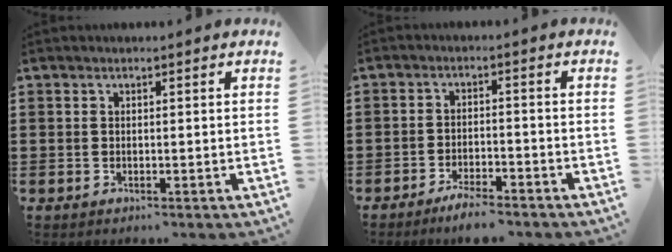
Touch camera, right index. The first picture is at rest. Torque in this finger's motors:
{"motor_torque": [0.20, 0.37, 0.20, 0.05]}